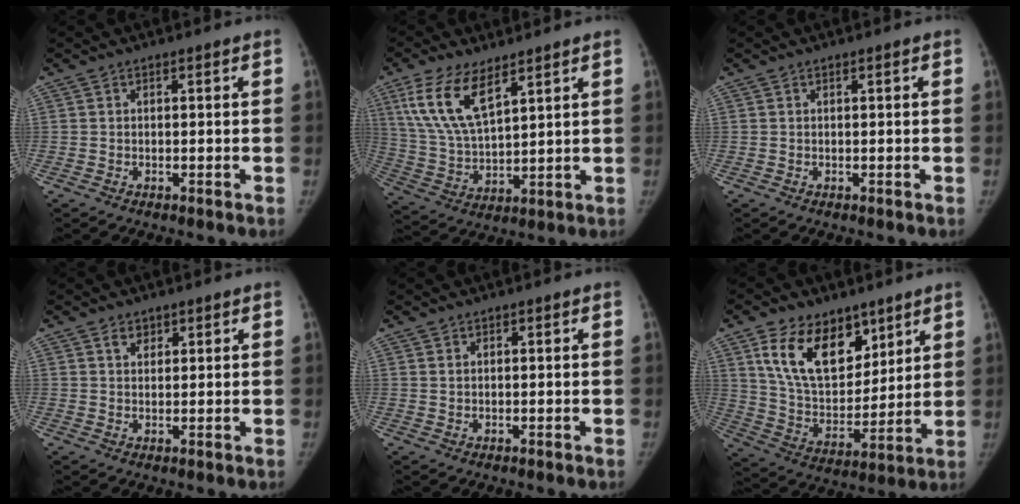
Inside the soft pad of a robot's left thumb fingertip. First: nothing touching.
{"total": 12.8, "force": [7.0, 5.3, 9.3], "torque": [-0.181, -0.026, 0.147]}
{"total": 0.0}
{"total": 2.2, "force": [1.4, 1.5, 0.8], "torque": [-0.001, -0.008, 0.022]}
{"total": 0.6, "force": [0.3, 0.4, 0.3], "torque": [-0.002, -0.002, 0.006]}
{"total": 17.4, "force": [9.6, 10.4, 10.1], "torque": [-0.129, -0.052, 0.185]}